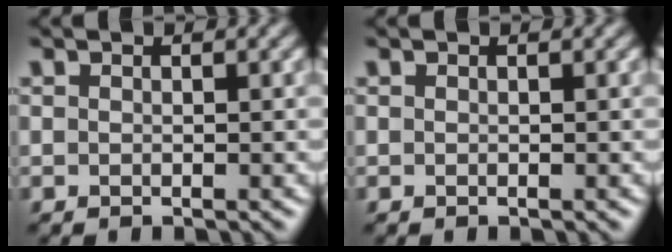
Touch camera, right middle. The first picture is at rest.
{"total": 0.0}